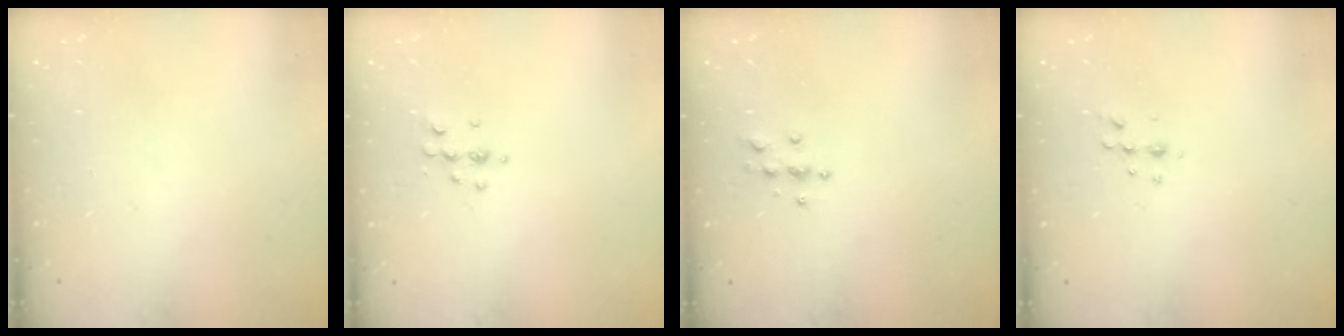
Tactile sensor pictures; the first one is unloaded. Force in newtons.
{"total": 5.0, "press": 4.8, "slide": 1.4}
{"total": 4.0, "press": 3.9, "slide": 0.4}
{"total": 4.9, "press": 4.8, "slide": 1.0}